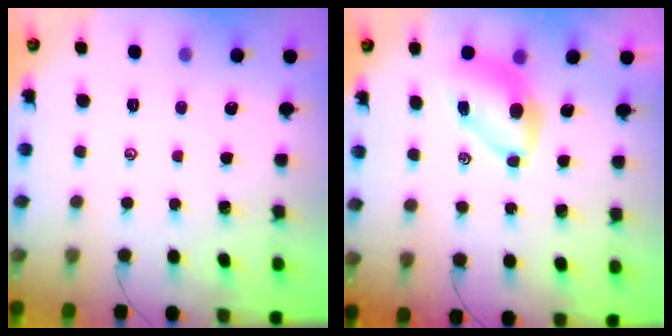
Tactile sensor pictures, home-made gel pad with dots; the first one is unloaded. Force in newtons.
{"total": 7.2, "press": 7.1, "slide": 1.0}